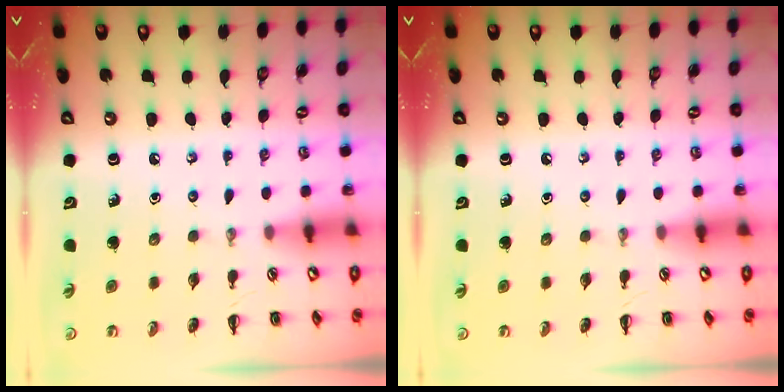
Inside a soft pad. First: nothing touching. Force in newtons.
{"total": 0.0}